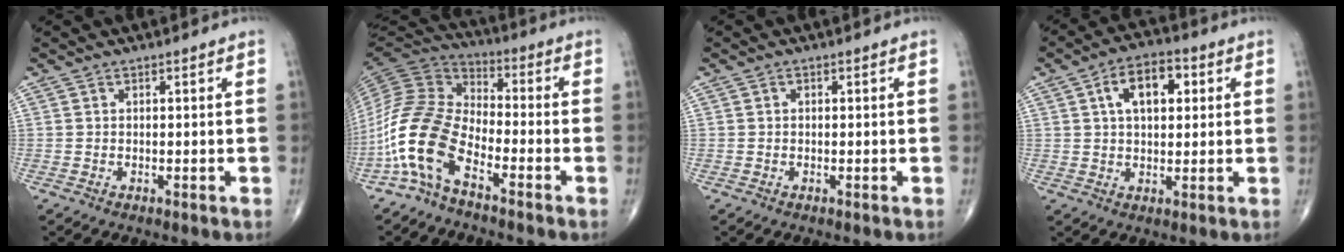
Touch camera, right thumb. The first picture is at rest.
{"total": 14.1, "force": [-7.1, 6.5, 10.3], "torque": [-0.223, 0.059, -0.154]}
{"total": 0.5, "force": [0.1, 0.4, 0.3], "torque": [-0.002, 0.001, 0.000]}
{"total": 9.6, "force": [2.8, 5.4, 7.4], "torque": [-0.104, 0.010, 0.038]}